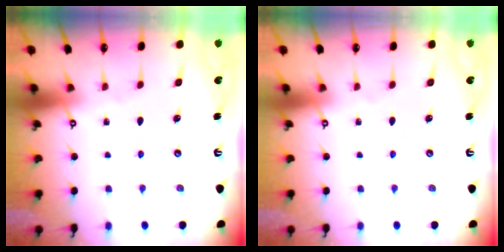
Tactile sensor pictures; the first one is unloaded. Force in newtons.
{"total": 0.0}